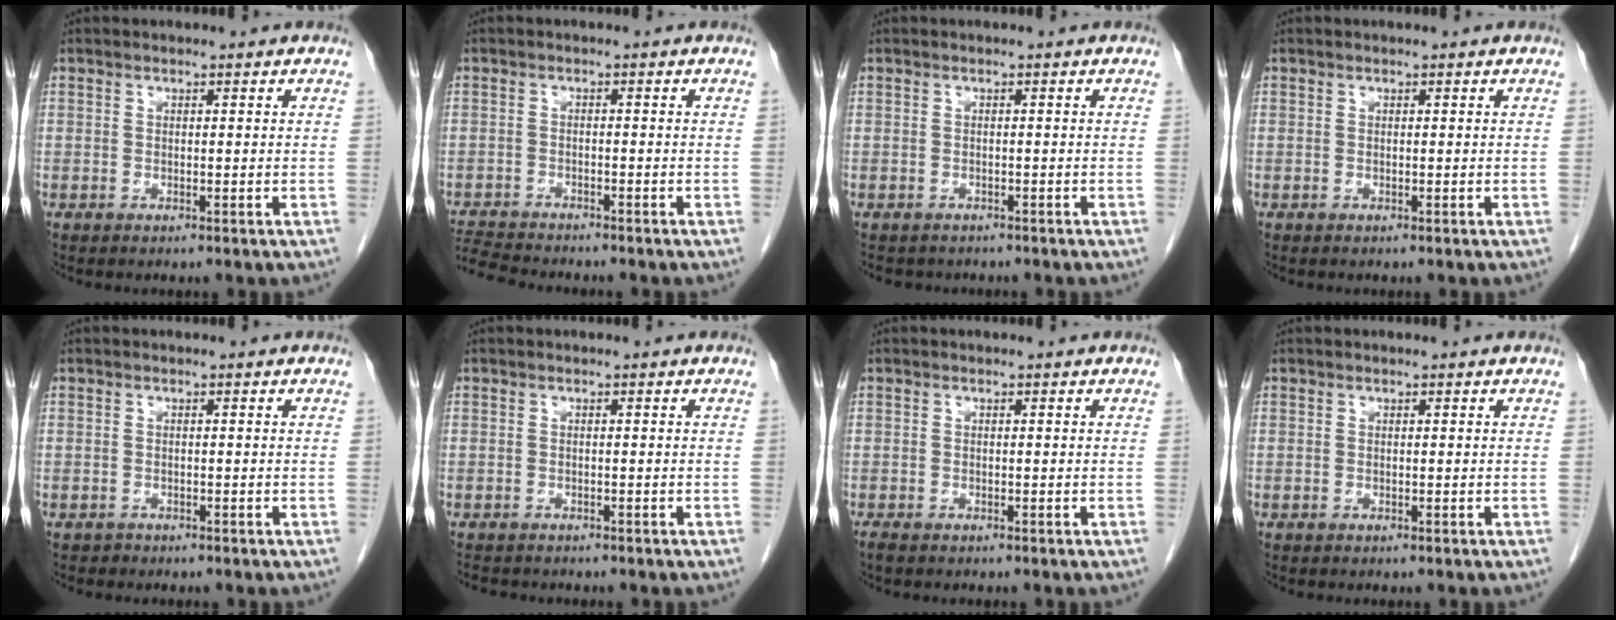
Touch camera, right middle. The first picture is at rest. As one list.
[{"total": 6.5, "force": [-6.4, 0.3, 1.5], "torque": [-0.029, -0.013, -0.109]}, {"total": 3.7, "force": [-3.2, 1.8, 0.6], "torque": [-0.010, 0.001, -0.040]}, {"total": 0.0}, {"total": 0.6, "force": [-0.5, 0.4, -0.1], "torque": [-0.008, 0.001, -0.011]}, {"total": 3.6, "force": [-3.1, 1.5, 1.1], "torque": [-0.019, -0.005, -0.042]}, {"total": 1.1, "force": [-1.0, 0.3, 0.5], "torque": [-0.017, -0.004, -0.016]}, {"total": 0.0}]